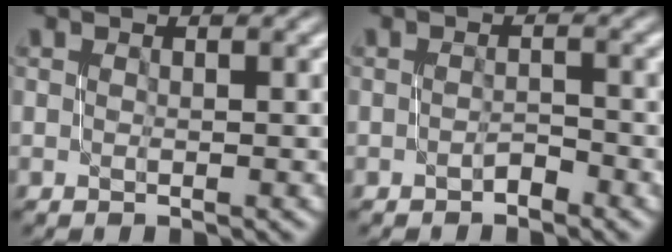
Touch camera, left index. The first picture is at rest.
{"total": 0.7, "force": [-0.7, 0.0, 0.0], "torque": [0.003, 0.005, -0.013]}